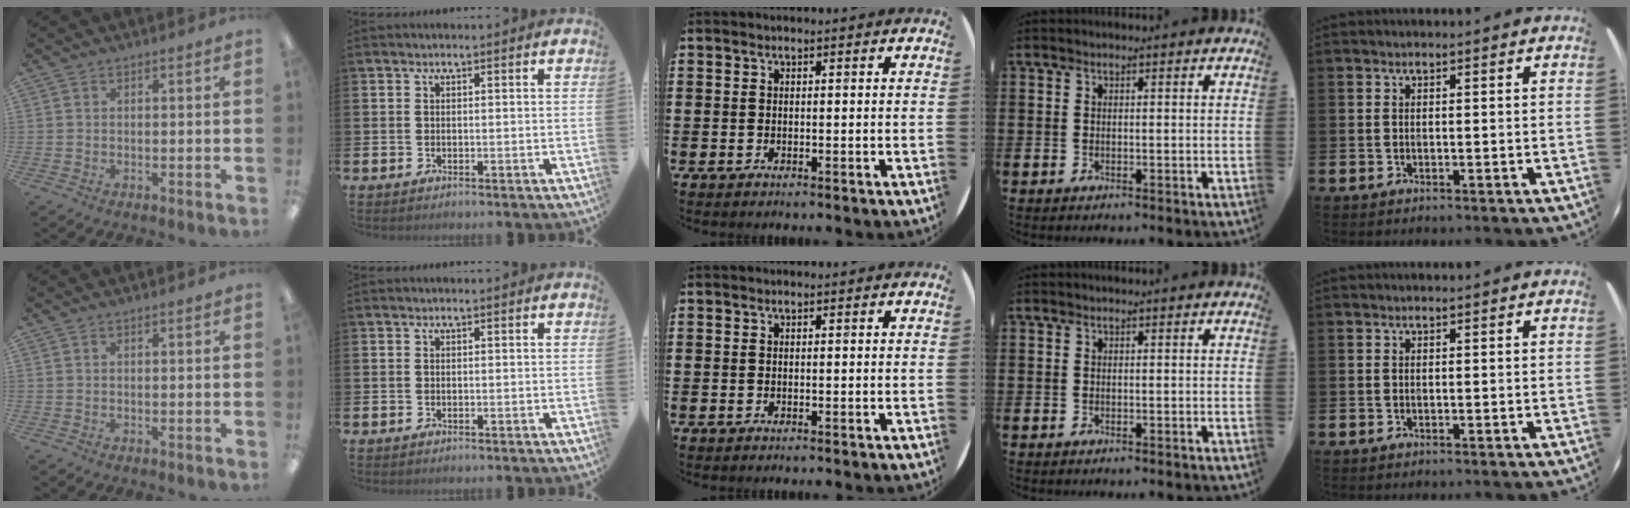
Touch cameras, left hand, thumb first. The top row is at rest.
{}